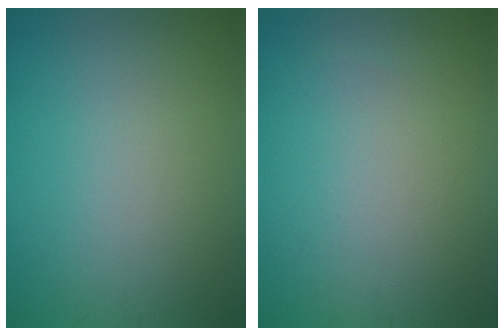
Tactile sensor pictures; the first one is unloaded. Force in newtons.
{"total": 0.0}